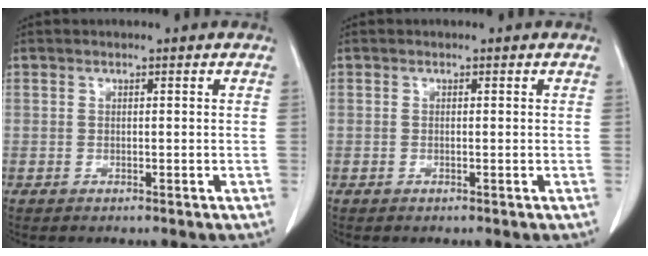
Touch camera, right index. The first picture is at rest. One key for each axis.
{"total": 0.0}